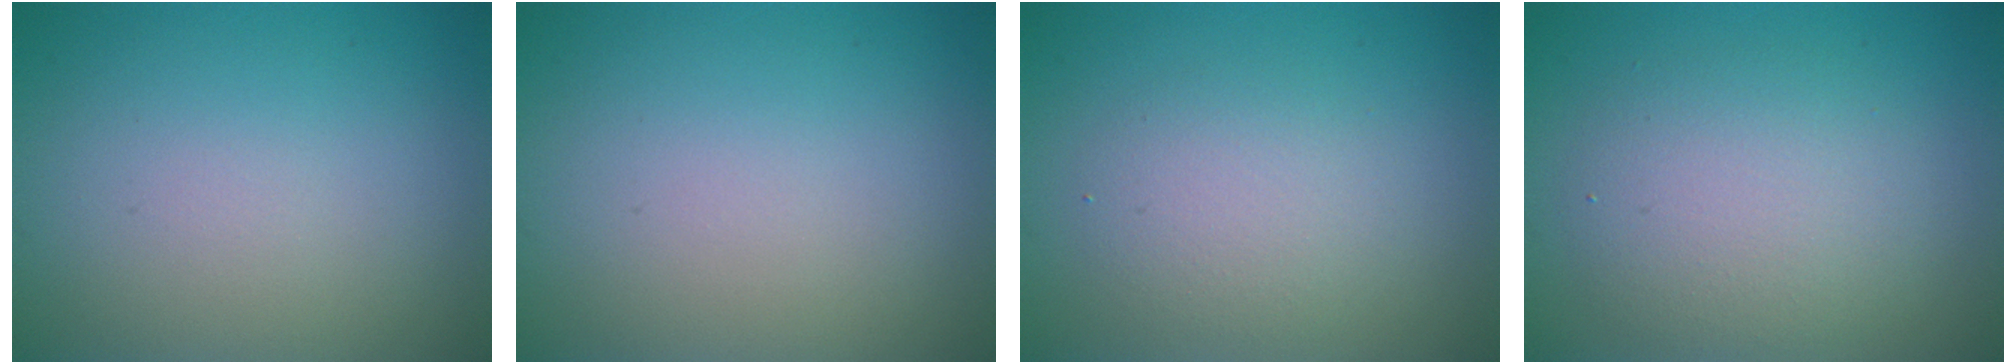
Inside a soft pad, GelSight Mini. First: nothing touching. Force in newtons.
{"total": 0.0}
{"total": 2.6, "press": 2.6, "slide": 0.2}
{"total": 4.3, "press": 4.3, "slide": 0.2}